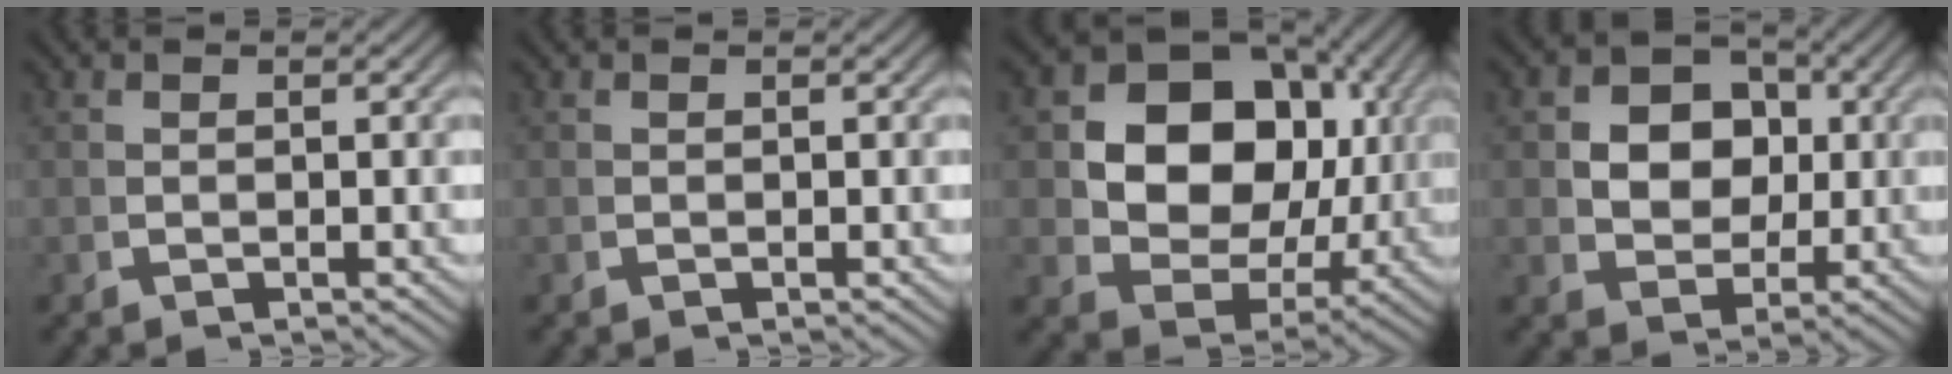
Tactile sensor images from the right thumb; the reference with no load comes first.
{"total": 0.0}
{"total": 14.8, "force": [1.5, 11.0, 9.9], "torque": [-0.205, -0.035, 0.036]}
{"total": 7.4, "force": [0.8, 5.9, 4.4], "torque": [-0.098, -0.035, 0.032]}